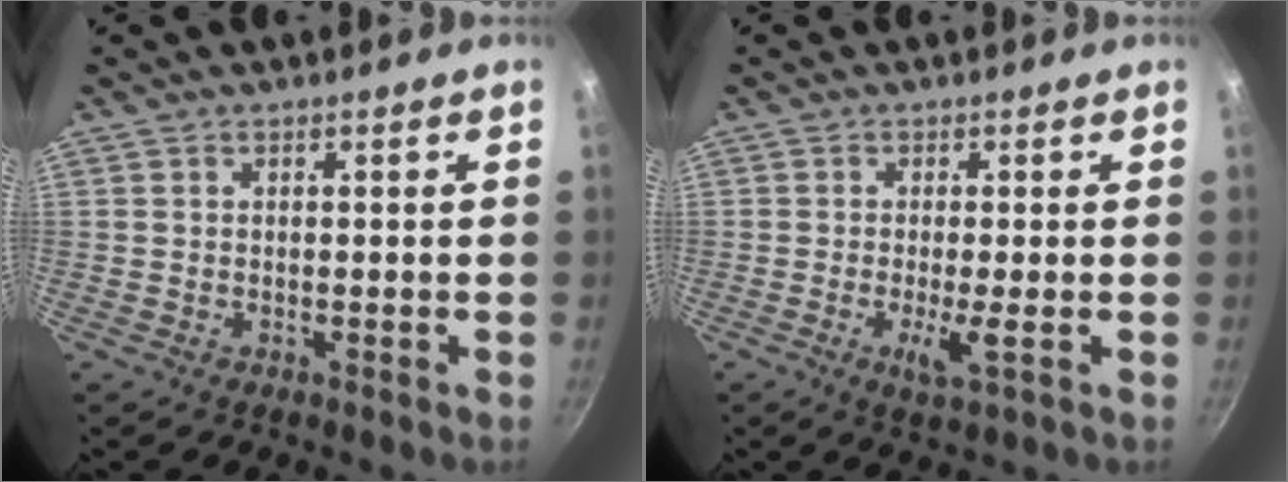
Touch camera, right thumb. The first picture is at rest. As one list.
[{"total": 3.7, "force": [-0.8, 0.2, 3.6], "torque": [-0.072, -0.008, -0.014]}]